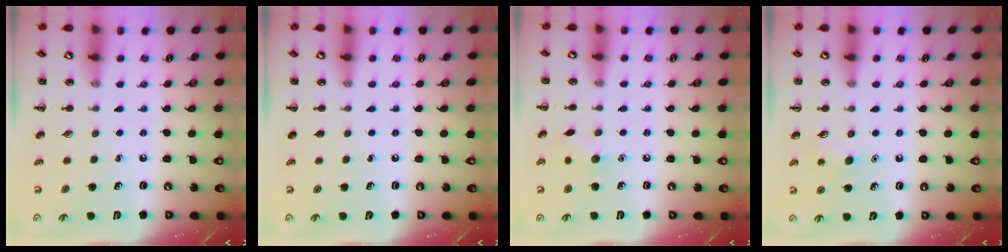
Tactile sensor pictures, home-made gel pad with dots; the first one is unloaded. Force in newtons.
{"total": 0.0}
{"total": 7.0, "press": 6.9, "slide": 1.3}
{"total": 7.2, "press": 7.0, "slide": 1.5}